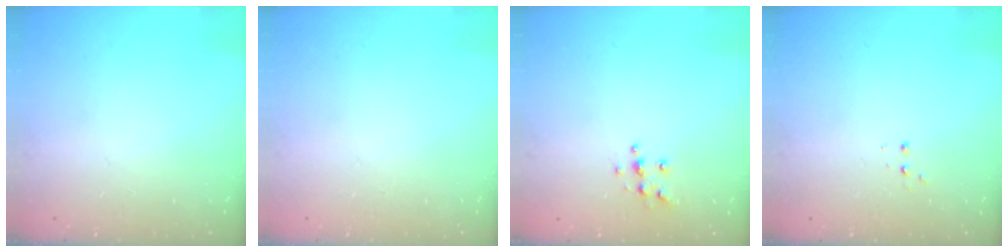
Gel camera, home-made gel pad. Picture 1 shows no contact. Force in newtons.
{"total": 0.0}
{"total": 5.3, "press": 5.2, "slide": 0.2}
{"total": 2.8, "press": 2.8, "slide": 0.5}